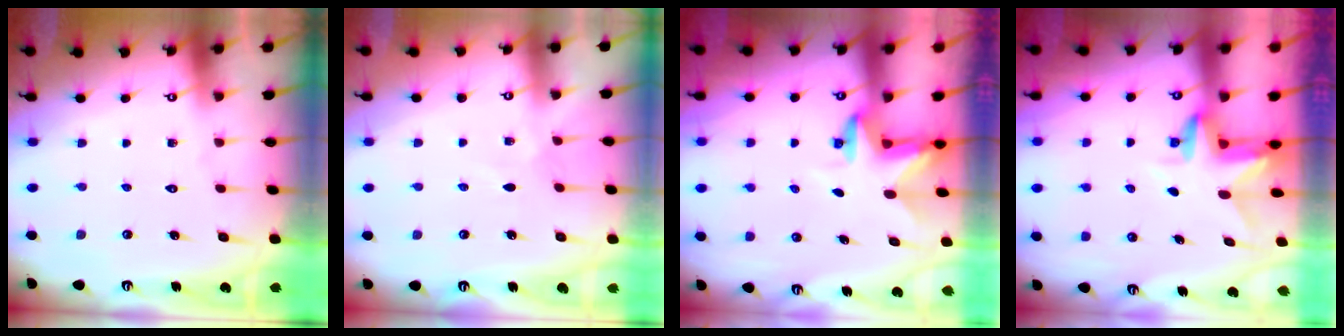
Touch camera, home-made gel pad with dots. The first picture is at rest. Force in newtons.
{"total": 3.2, "press": 3.2, "slide": 0.5}
{"total": 2.9, "press": 2.9, "slide": 0.1}
{"total": 3.1, "press": 3.1, "slide": 0.2}